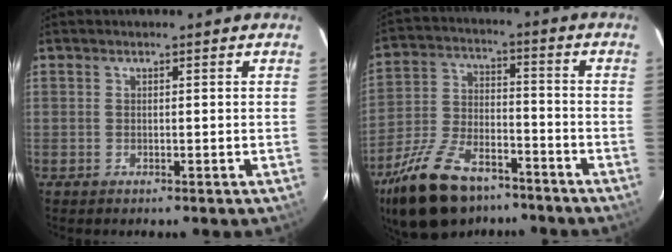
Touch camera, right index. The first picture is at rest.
{"total": 19.5, "force": [-13.9, 9.0, 10.3], "torque": [-0.223, -0.012, -0.237]}